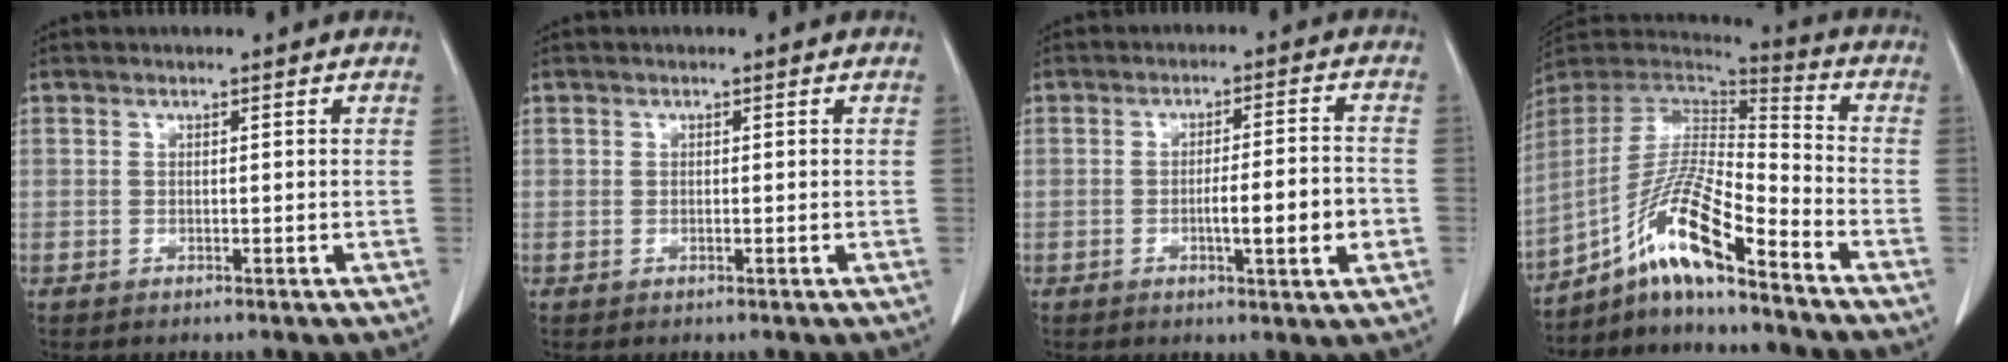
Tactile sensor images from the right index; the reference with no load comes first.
{"total": 0.0}
{"total": 7.5, "force": [-2.0, 0.5, 7.2], "torque": [-0.106, 0.002, -0.028]}
{"total": 14.5, "force": [-9.5, 1.3, 10.9], "torque": [-0.211, 0.006, -0.175]}